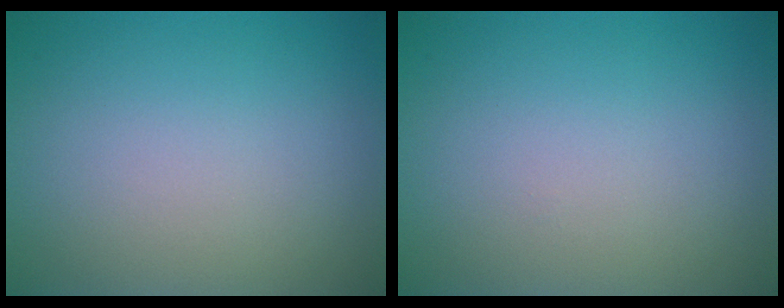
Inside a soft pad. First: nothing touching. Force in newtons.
{"total": 0.0}